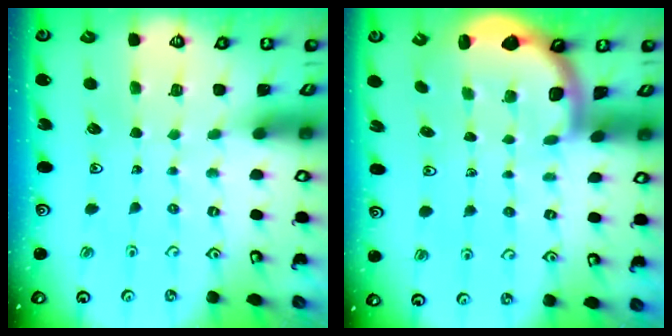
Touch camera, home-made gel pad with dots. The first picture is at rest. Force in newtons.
{"total": 1.6, "press": 1.6, "slide": 0.1}